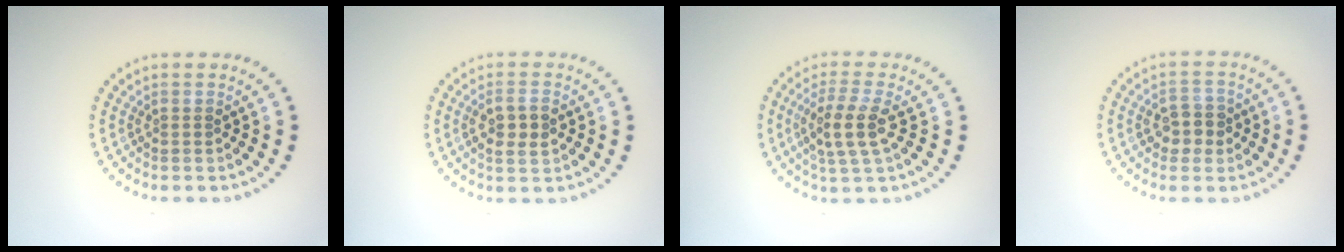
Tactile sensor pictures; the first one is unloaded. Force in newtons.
{"total": 2.7, "press": 2.7, "slide": 0.6}
{"total": 3.6, "press": 3.3, "slide": 1.5}
{"total": 2.8, "press": 2.8, "slide": 0.4}